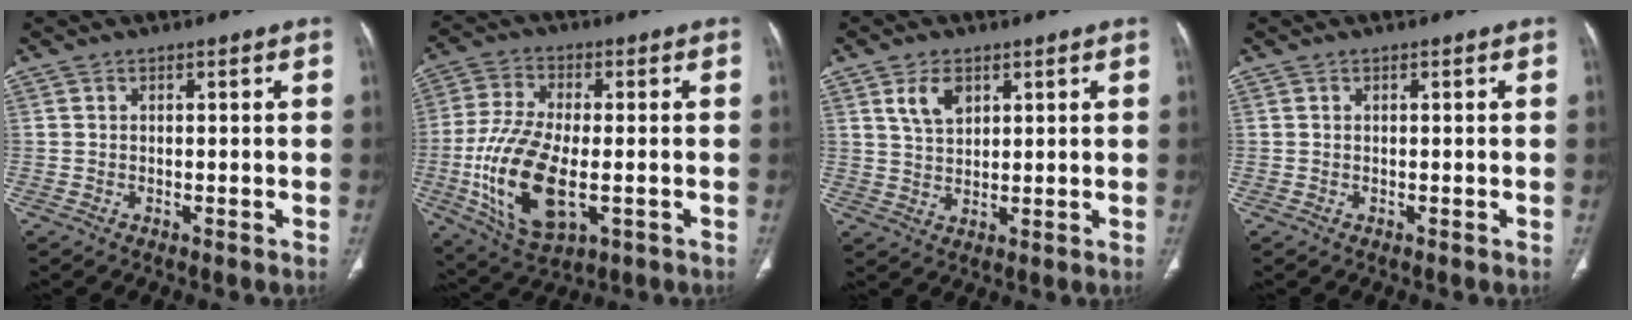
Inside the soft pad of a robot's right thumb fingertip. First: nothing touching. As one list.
[{"total": 16.6, "force": [-3.5, 7.8, 14.2], "torque": [-0.288, -0.006, -0.052]}, {"total": 5.3, "force": [2.6, 3.2, 3.3], "torque": [-0.050, -0.014, 0.052]}, {"total": 0.0}]